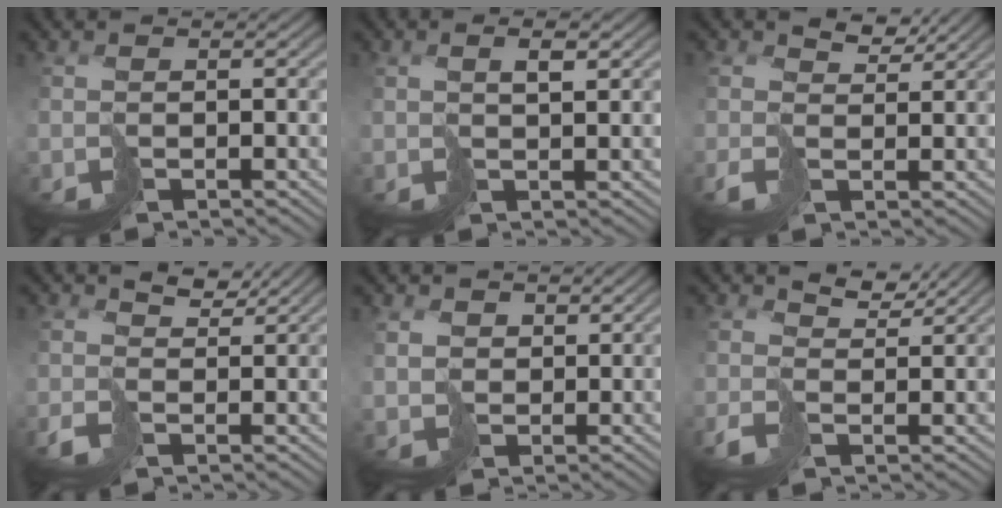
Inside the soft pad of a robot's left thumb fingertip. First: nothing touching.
{"total": 2.3, "force": [1.3, 0.4, 1.8], "torque": [-0.031, 0.006, 0.027]}
{"total": 3.4, "force": [1.1, 2.0, 2.5], "torque": [-0.065, -0.002, 0.016]}
{"total": 3.2, "force": [1.1, 2.0, 2.3], "torque": [-0.060, -0.003, 0.017]}
{"total": 3.2, "force": [2.2, 2.3, 0.2], "torque": [-0.019, 0.000, 0.046]}
{"total": 3.7, "force": [1.6, 2.1, 2.7], "torque": [-0.068, -0.004, 0.026]}